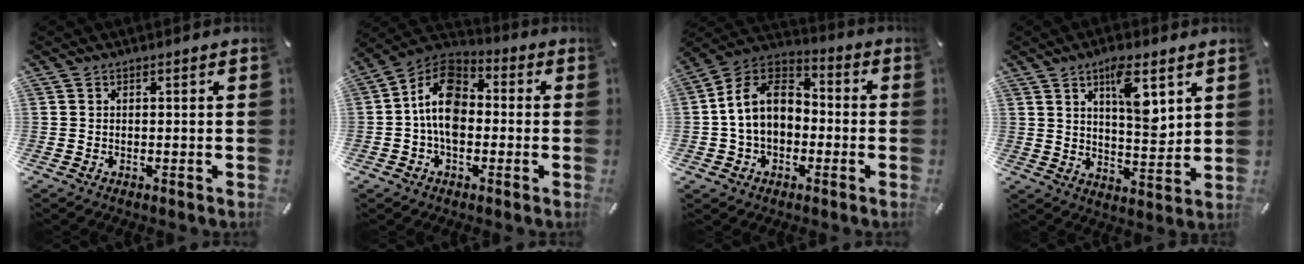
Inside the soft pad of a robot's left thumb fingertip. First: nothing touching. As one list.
[{"total": 11.3, "force": [-1.5, 7.6, 8.2], "torque": [-0.165, 0.007, -0.029]}, {"total": 11.8, "force": [-1.1, 9.5, 6.9], "torque": [-0.170, 0.017, -0.025]}, {"total": 10.3, "force": [5.5, 3.9, 7.7], "torque": [-0.113, -0.032, 0.090]}]